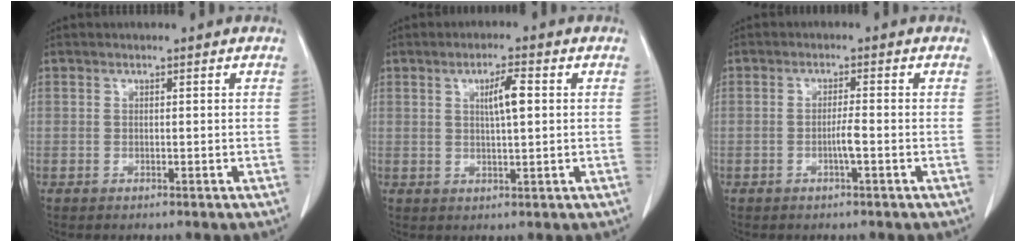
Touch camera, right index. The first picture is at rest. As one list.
[{"total": 4.3, "force": [1.0, 0.5, 4.1], "torque": [-0.070, 0.001, 0.016]}, {"total": 2.1, "force": [-0.6, -0.1, 1.9], "torque": [-0.034, 0.002, -0.011]}]